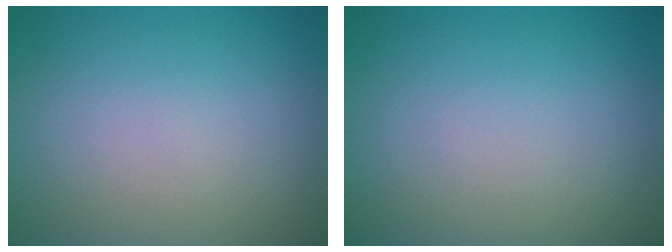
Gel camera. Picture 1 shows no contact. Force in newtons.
{"total": 0.0}